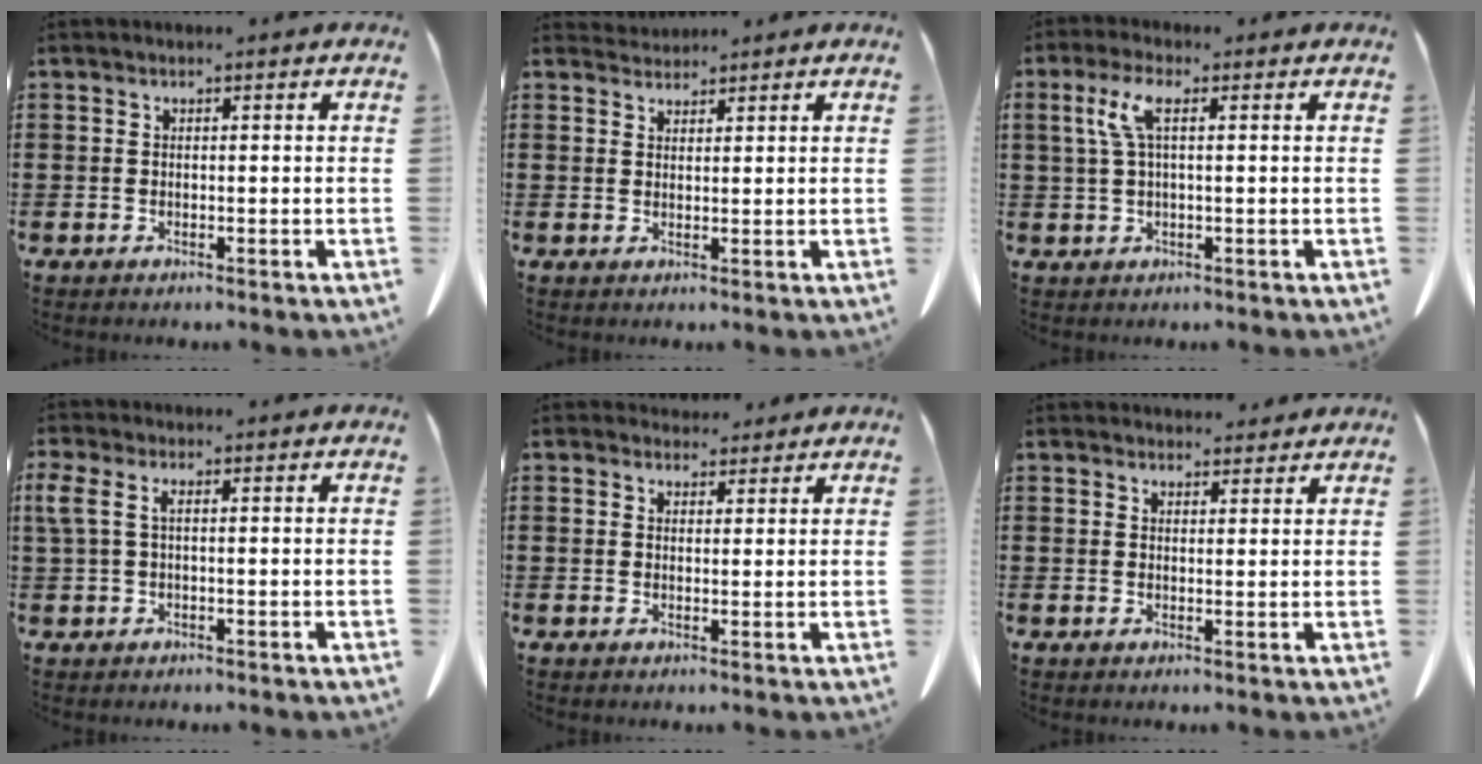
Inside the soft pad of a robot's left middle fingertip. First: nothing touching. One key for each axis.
{"total": 1.9, "fx": 1.8, "fy": 0.4, "fz": -0.2, "tx": -0.002, "ty": 0.001, "tz": 0.036}
{"total": 4.8, "fx": 1.3, "fy": 1.4, "fz": 4.4, "tx": -0.105, "ty": 0.003, "tz": 0.015}
{"total": 2.2, "fx": 0.1, "fy": 0.8, "fz": 2.1, "tx": -0.049, "ty": 0.001, "tz": -0.002}
{"total": 2.6, "fx": 2.3, "fy": 1.1, "fz": 0.3, "tx": -0.003, "ty": -0.004, "tz": 0.042}
{"total": 2.5, "fx": 2.4, "fy": 0.6, "fz": 0.1, "tx": 0.001, "ty": -0.008, "tz": 0.044}